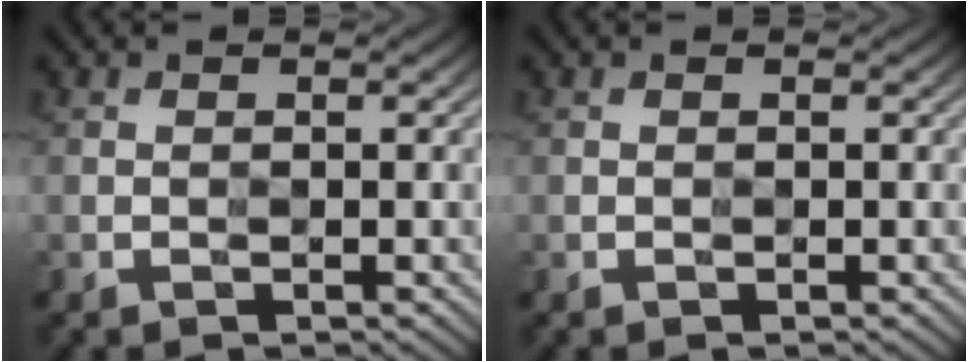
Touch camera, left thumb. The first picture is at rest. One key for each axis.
{"total": 0.0}